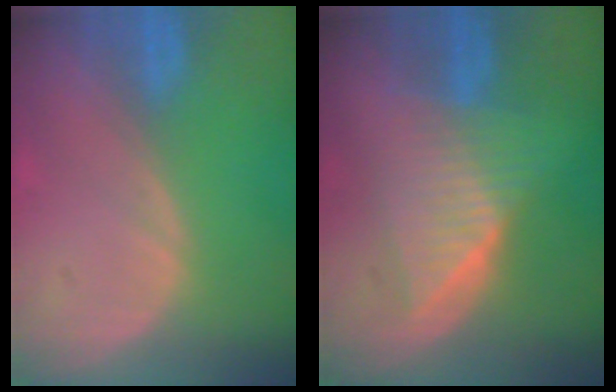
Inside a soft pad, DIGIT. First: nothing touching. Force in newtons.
{"total": 7.1, "press": 7.1, "slide": 0.2}